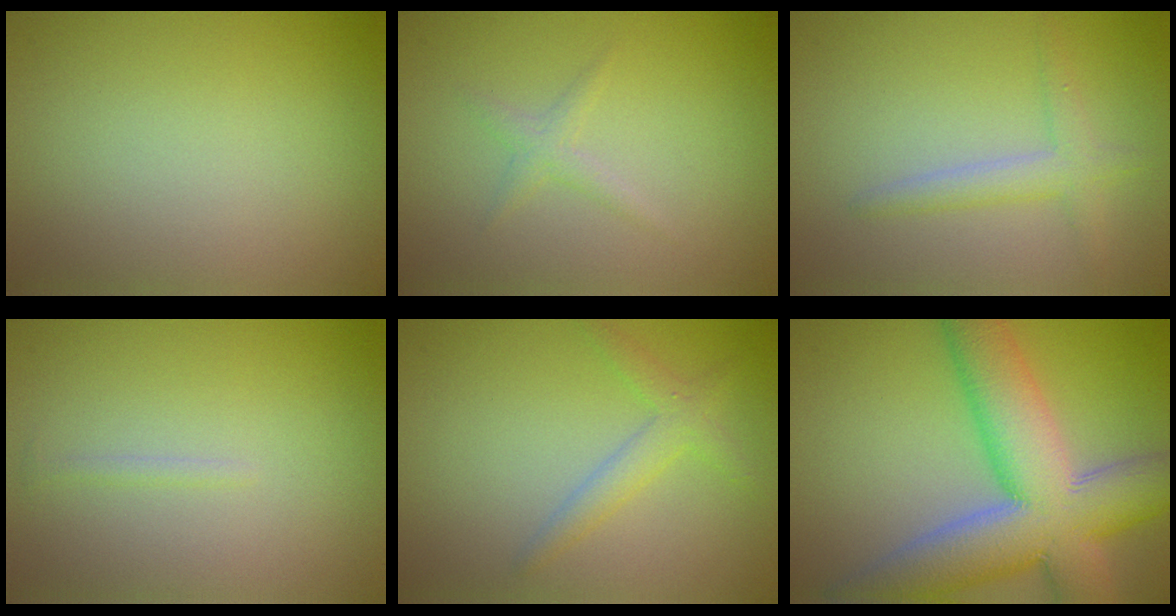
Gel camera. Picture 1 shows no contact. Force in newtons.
{"total": 1.2, "press": 1.2, "slide": 0.0}
{"total": 2.3, "press": 2.3, "slide": 0.1}
{"total": 0.5, "press": 0.5, "slide": 0.0}
{"total": 2.2, "press": 2.2, "slide": 0.0}
{"total": 12.5, "press": 12.4, "slide": 1.0}